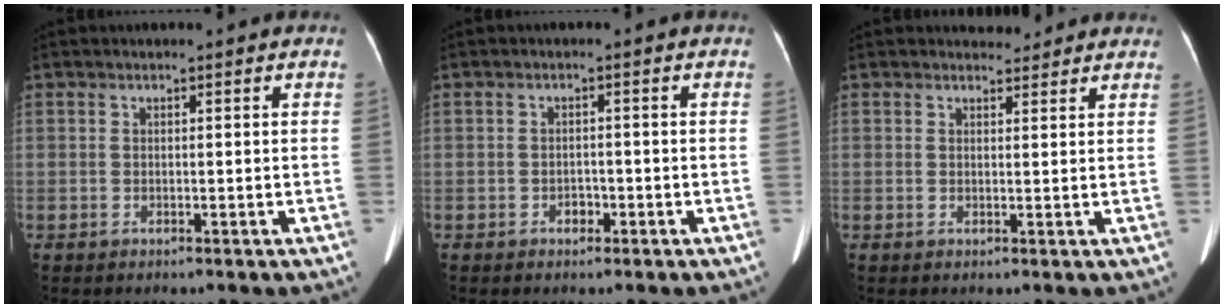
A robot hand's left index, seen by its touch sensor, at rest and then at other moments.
{"total": 1.4, "force": [-0.9, 1.0, 0.6], "torque": [-0.008, 0.004, -0.013]}
{"total": 2.9, "force": [2.7, 1.1, 0.0], "torque": [0.000, 0.000, 0.027]}